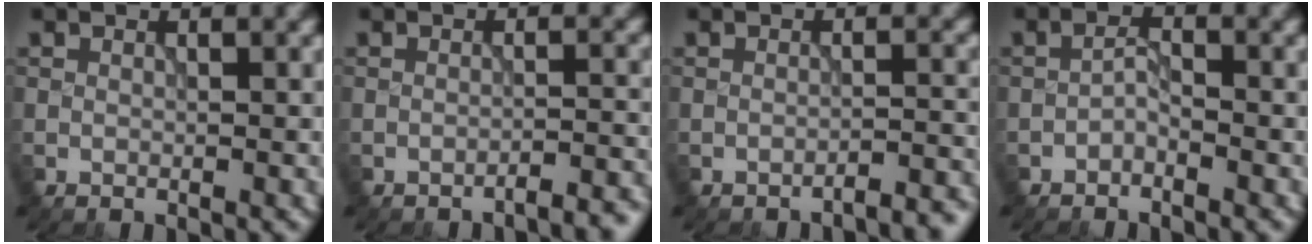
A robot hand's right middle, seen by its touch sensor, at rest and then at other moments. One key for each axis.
{"total": 2.5, "fx": -2.1, "fy": 0.5, "fz": 1.3, "tx": -0.010, "ty": 0.006, "tz": -0.033}
{"total": 2.7, "fx": -2.3, "fy": 0.5, "fz": 1.2, "tx": -0.008, "ty": 0.007, "tz": -0.034}
{"total": 1.0, "fx": -0.8, "fy": 0.3, "fz": 0.6, "tx": -0.016, "ty": 0.005, "tz": -0.018}